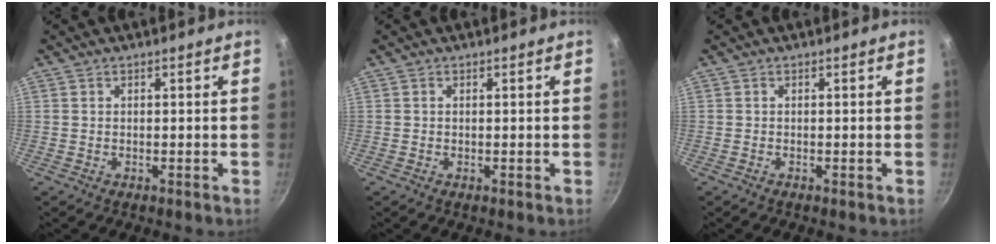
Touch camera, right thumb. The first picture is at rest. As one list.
[{"total": 0.0}, {"total": 0.0}]